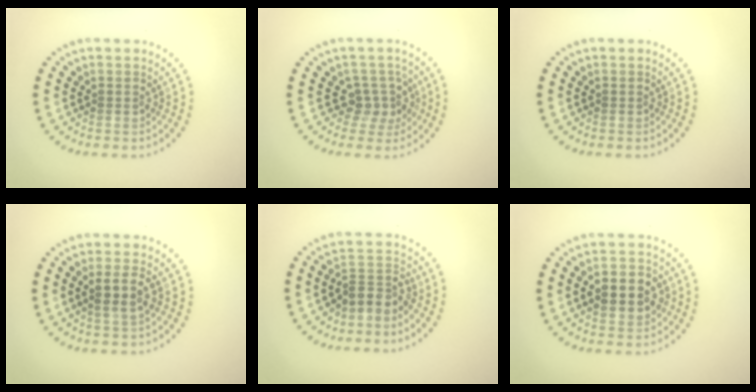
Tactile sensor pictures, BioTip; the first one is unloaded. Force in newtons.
{"total": 2.6, "press": 2.0, "slide": 1.7}
{"total": 0.0}
{"total": 2.3, "press": 2.1, "slide": 1.0}
{"total": 2.7, "press": 1.8, "slide": 1.9}
{"total": 4.7, "press": 4.7, "slide": 0.3}